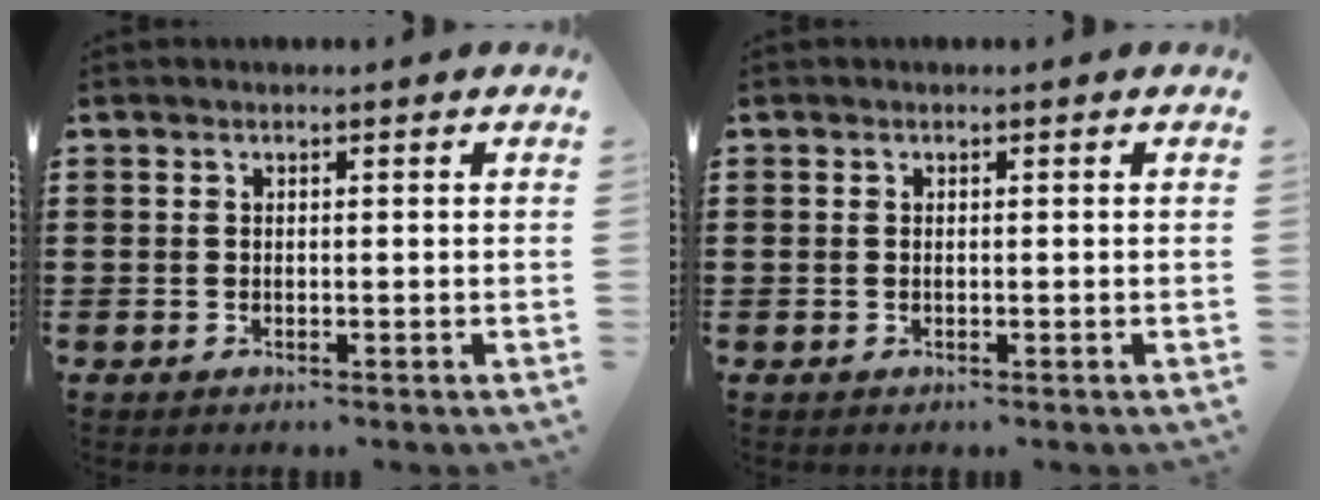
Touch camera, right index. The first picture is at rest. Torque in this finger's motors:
{"motor_torque": [0.24, 0.05, 0.02, 0.01]}